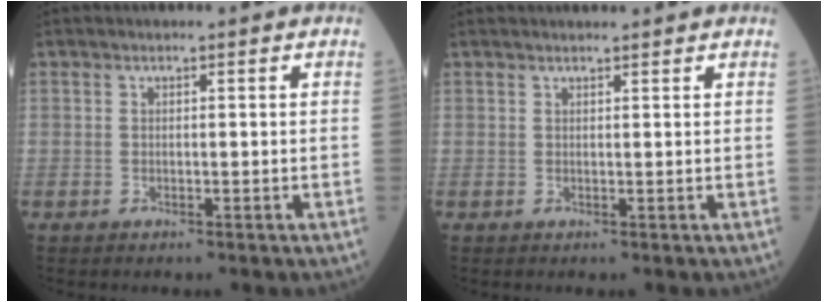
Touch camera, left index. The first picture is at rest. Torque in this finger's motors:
{"motor_torque": [1.07, -1.07, 0.13, 0.04]}